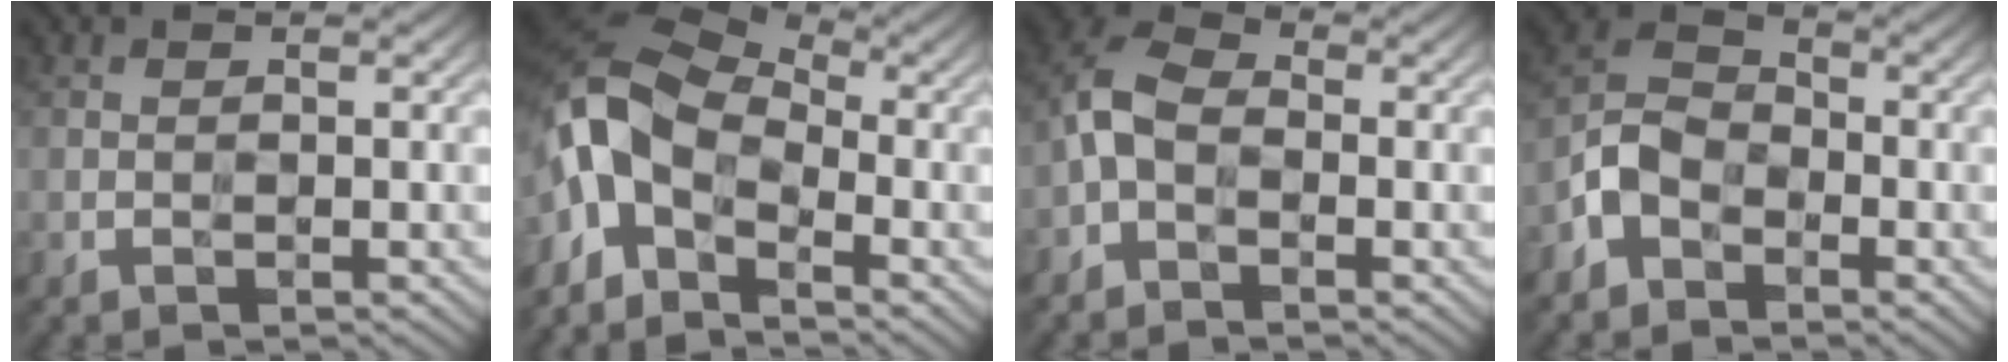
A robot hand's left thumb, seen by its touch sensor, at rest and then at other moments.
{"total": 10.7, "force": [-3.4, 5.3, 8.6], "torque": [-0.188, 0.009, -0.091]}
{"total": 4.8, "force": [-1.6, 3.1, 3.3], "torque": [-0.082, 0.010, -0.045]}
{"total": 5.6, "force": [-3.2, 3.7, 2.8], "torque": [-0.060, 0.006, -0.079]}